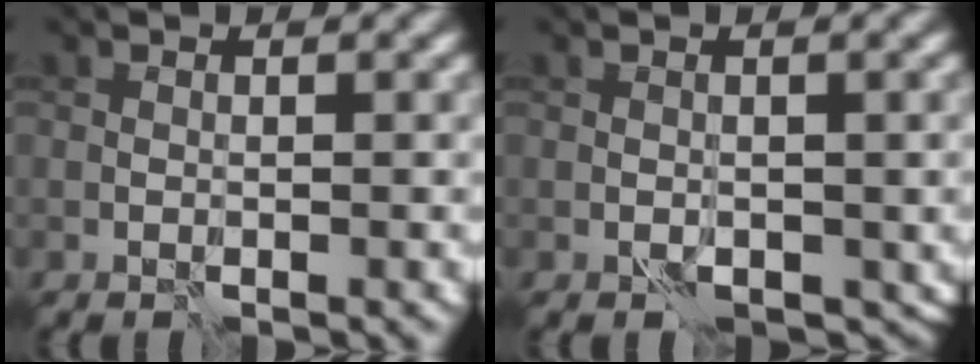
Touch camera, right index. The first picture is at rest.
{"total": 2.8, "force": [-1.0, 1.8, 1.9], "torque": [-0.020, -0.007, -0.009]}